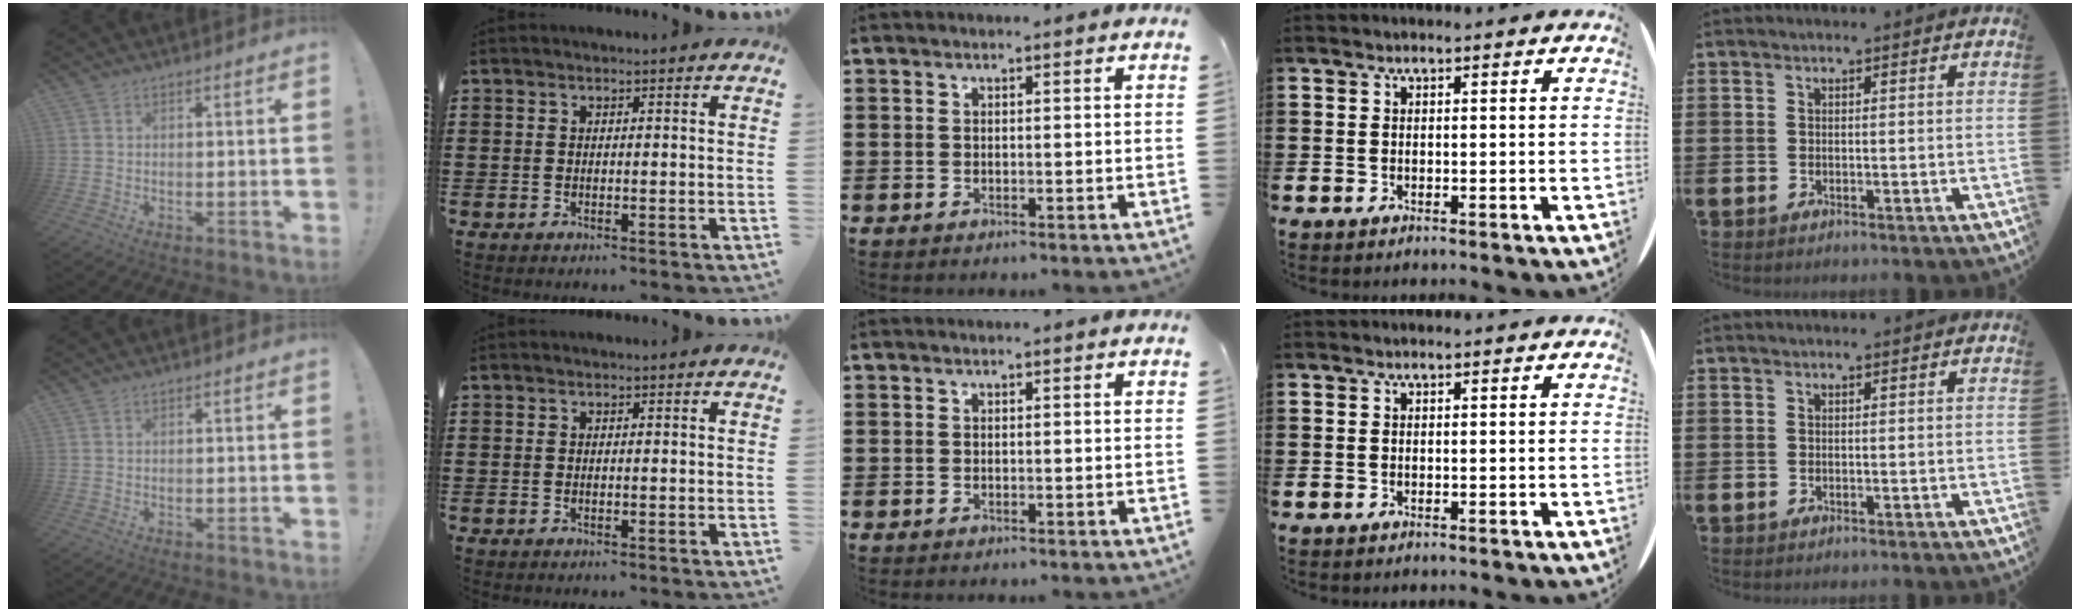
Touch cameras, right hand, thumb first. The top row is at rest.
{}